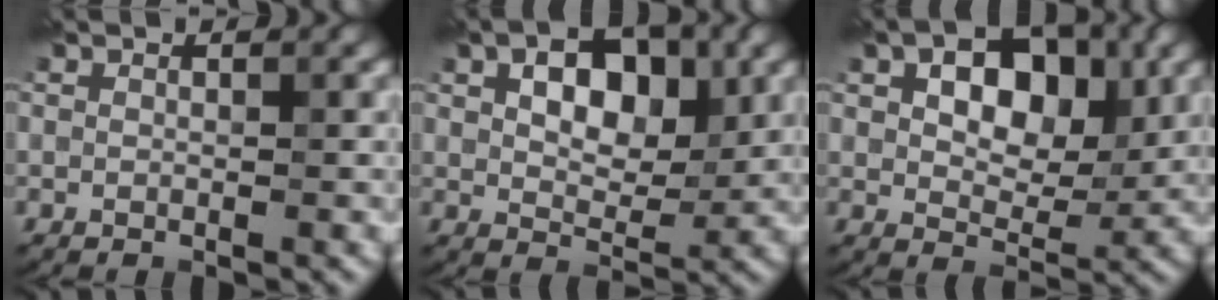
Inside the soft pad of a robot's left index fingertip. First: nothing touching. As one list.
[{"total": 6.1, "force": [1.8, 3.6, 4.6], "torque": [-0.070, 0.004, 0.023]}, {"total": 7.4, "force": [2.1, 4.5, 5.5], "torque": [-0.083, 0.006, 0.025]}]